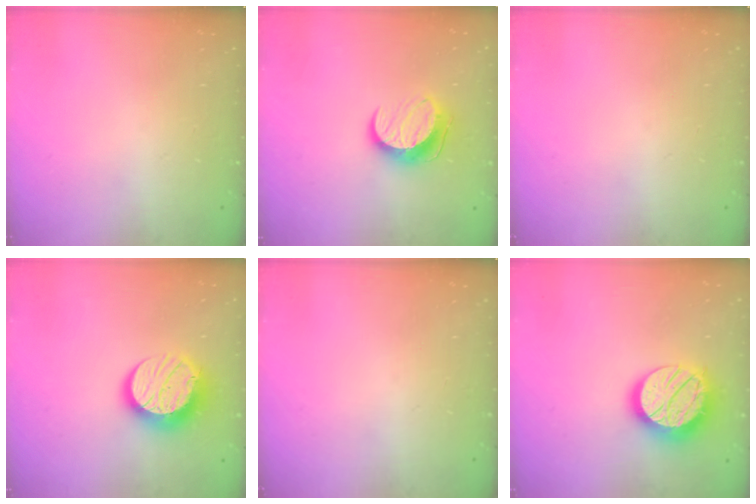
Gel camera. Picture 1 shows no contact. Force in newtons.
{"total": 9.9, "press": 9.8, "slide": 0.5}
{"total": 0.0}
{"total": 13.7, "press": 13.6, "slide": 1.0}
{"total": 0.0}
{"total": 16.2, "press": 16.2, "slide": 1.0}